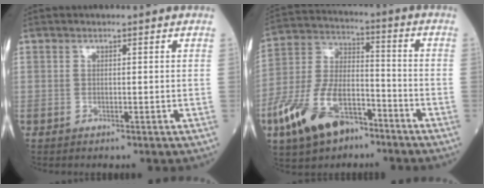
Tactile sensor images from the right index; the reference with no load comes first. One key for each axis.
{"total": 14.5, "fx": -8.4, "fy": 7.0, "fz": 9.6, "tx": -0.205, "ty": 0.006, "tz": -0.154}